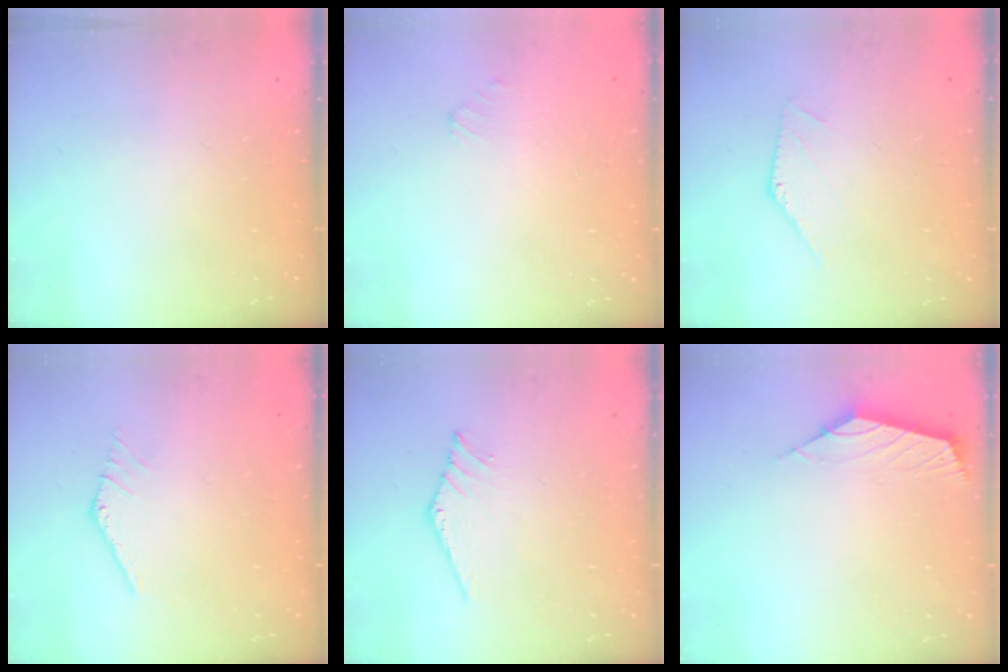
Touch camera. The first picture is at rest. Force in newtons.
{"total": 1.0, "press": 0.9, "slide": 0.4}
{"total": 0.8, "press": 0.8, "slide": 0.1}
{"total": 0.9, "press": 0.9, "slide": 0.1}
{"total": 0.5, "press": 0.5, "slide": 0.2}
{"total": 2.5, "press": 2.5, "slide": 0.6}